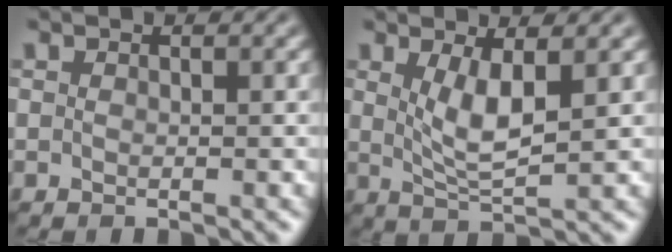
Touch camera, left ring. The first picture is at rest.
{"total": 3.6, "force": [0.6, 1.0, 3.4], "torque": [-0.066, -0.009, 0.018]}